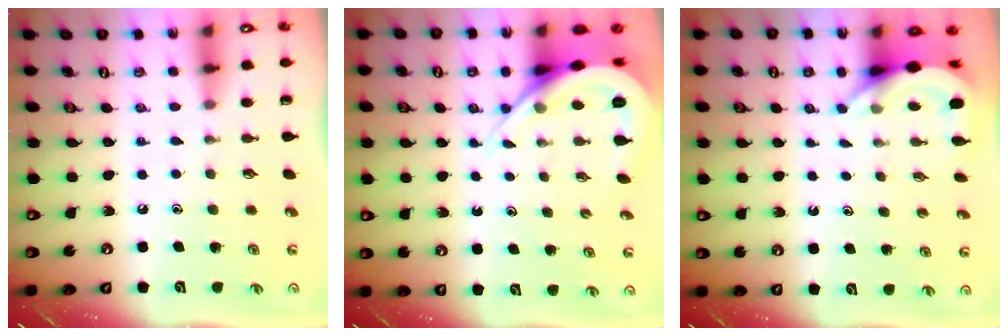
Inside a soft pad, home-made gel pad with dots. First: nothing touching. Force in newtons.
{"total": 8.2, "press": 8.2, "slide": 0.8}
{"total": 5.5, "press": 5.5, "slide": 0.3}